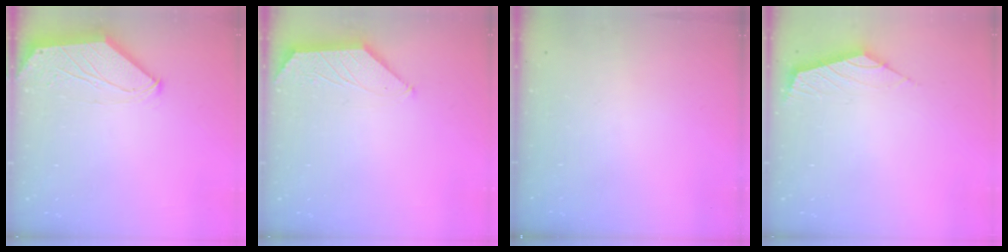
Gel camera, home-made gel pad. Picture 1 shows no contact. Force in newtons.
{"total": 0.7, "press": 0.7, "slide": 0.1}
{"total": 0.0}
{"total": 2.4, "press": 2.3, "slide": 0.6}